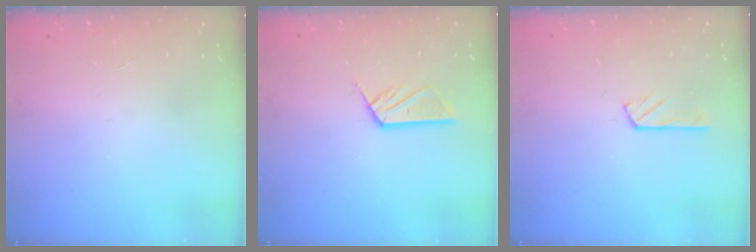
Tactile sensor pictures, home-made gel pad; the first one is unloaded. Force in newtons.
{"total": 6.4, "press": 6.3, "slide": 0.5}
{"total": 2.8, "press": 2.8, "slide": 0.3}